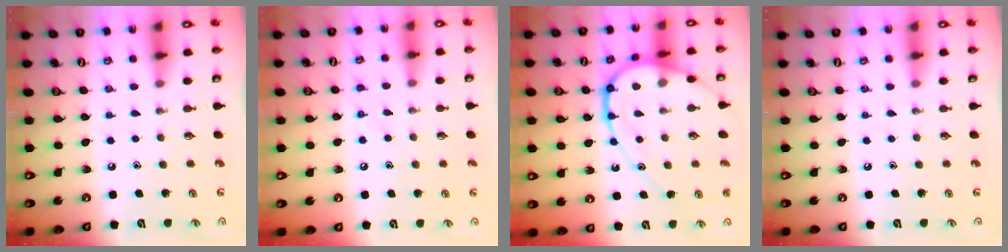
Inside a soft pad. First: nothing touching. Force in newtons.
{"total": 6.0, "press": 5.9, "slide": 0.6}
{"total": 15.7, "press": 15.6, "slide": 1.6}
{"total": 0.0}